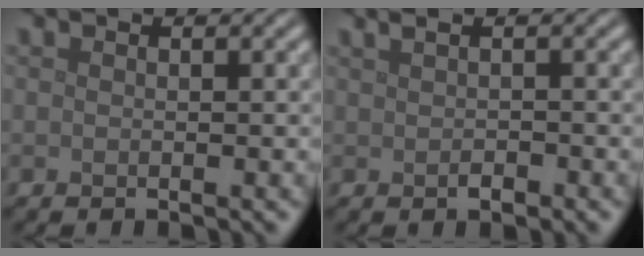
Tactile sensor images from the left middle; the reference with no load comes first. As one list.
[{"total": 1.2, "force": [0.2, 0.4, 1.1], "torque": [-0.024, 0.002, 0.005]}]